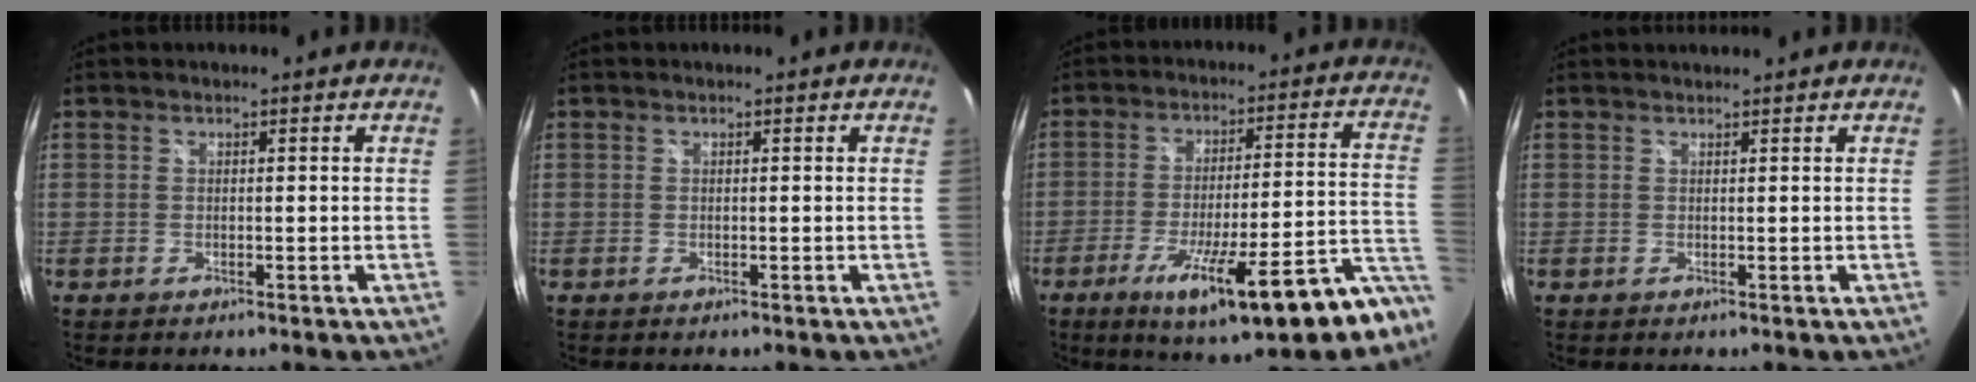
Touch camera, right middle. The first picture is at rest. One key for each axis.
{"total": 0.0}
{"total": 21.4, "fx": -14.5, "fy": 2.7, "fz": 15.5, "tx": -0.225, "ty": -0.043, "tz": -0.207}
{"total": 1.2, "fx": 1.1, "fy": -0.3, "fz": 0.1, "tx": -0.006, "ty": -0.001, "tz": 0.018}